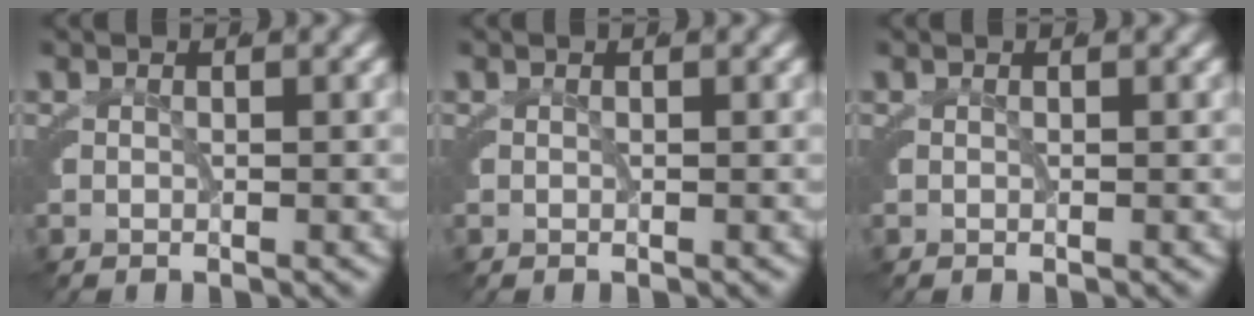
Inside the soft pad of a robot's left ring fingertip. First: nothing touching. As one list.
[{"total": 0.0}, {"total": 0.0}]